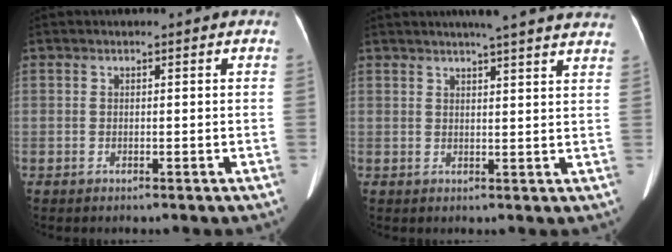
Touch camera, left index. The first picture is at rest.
{"total": 15.5, "force": [13.8, 0.7, 7.1], "torque": [-0.094, 0.010, 0.158]}